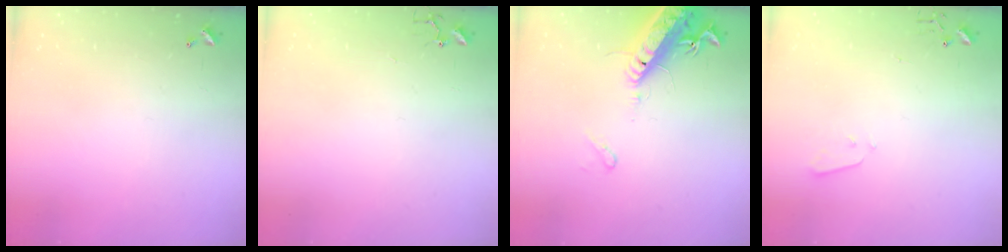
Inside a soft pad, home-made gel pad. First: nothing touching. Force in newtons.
{"total": 4.1, "press": 4.1, "slide": 0.2}
{"total": 16.9, "press": 16.5, "slide": 3.9}
{"total": 2.1, "press": 2.1, "slide": 0.3}